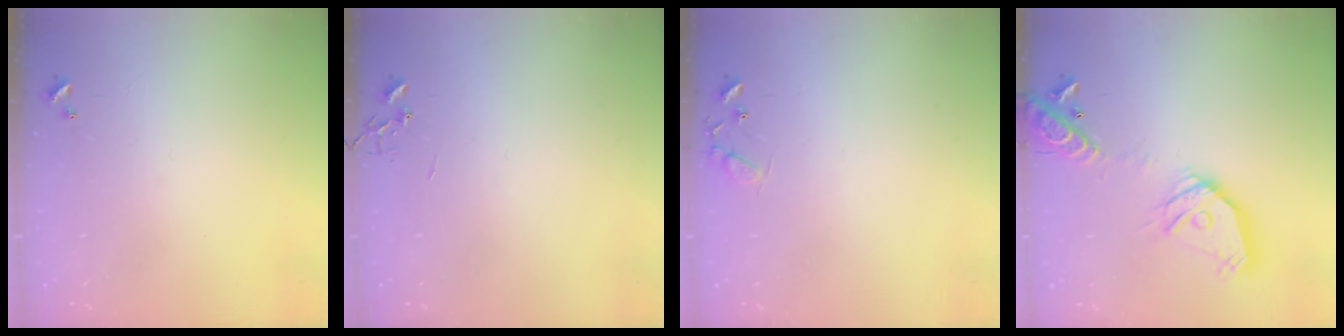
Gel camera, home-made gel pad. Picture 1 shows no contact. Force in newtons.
{"total": 0.0}
{"total": 7.7, "press": 7.7, "slide": 0.5}
{"total": 18.8, "press": 18.6, "slide": 3.0}